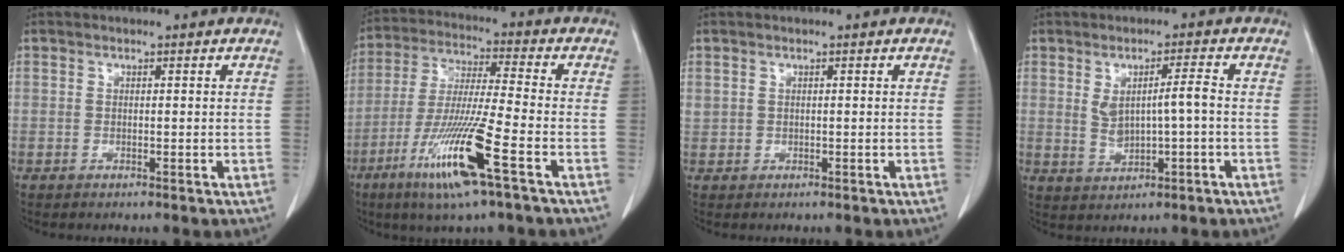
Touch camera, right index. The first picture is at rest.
{"total": 14.1, "force": [-6.7, -0.3, 12.5], "torque": [-0.257, -0.028, -0.125]}
{"total": 1.0, "force": [0.5, 0.8, 0.2], "torque": [-0.003, 0.011, 0.011]}
{"total": 4.9, "force": [0.2, 1.0, 4.8], "torque": [-0.088, 0.008, 0.013]}